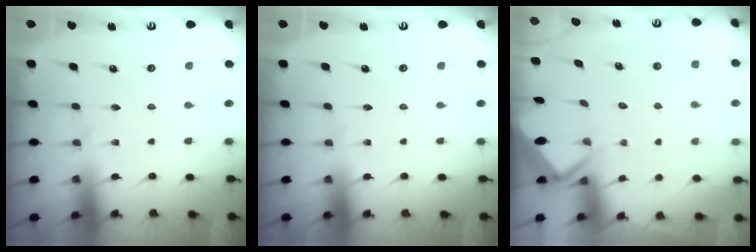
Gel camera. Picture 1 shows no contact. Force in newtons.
{"total": 0.0}
{"total": 3.4, "press": 3.4, "slide": 0.3}